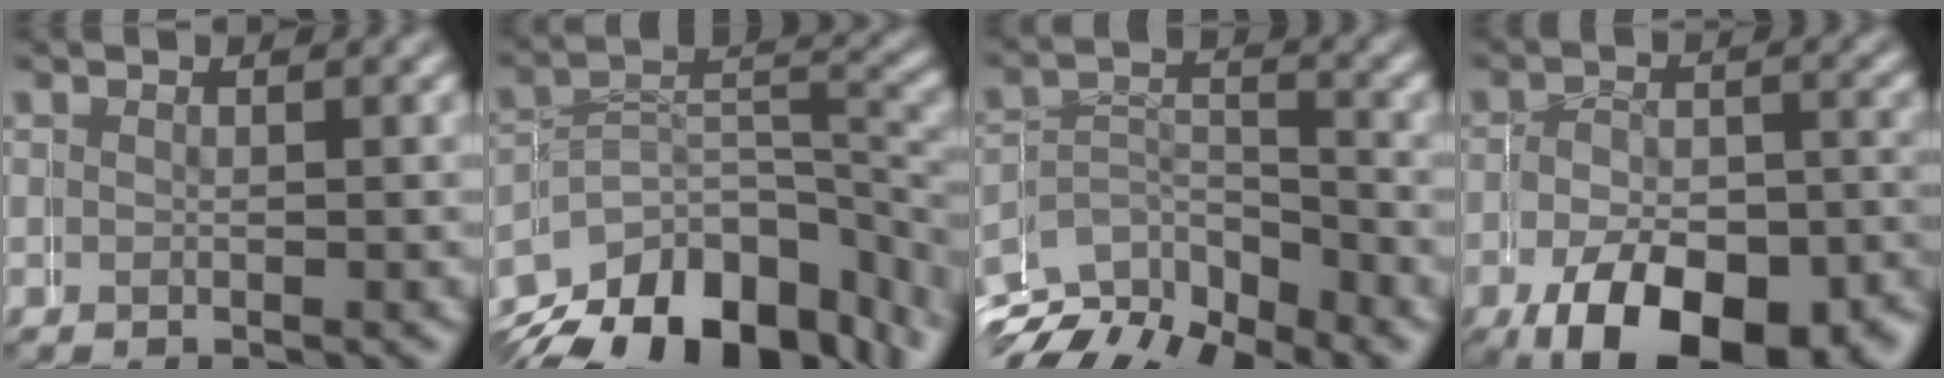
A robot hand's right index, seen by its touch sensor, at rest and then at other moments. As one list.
[{"total": 11.8, "force": [-7.9, 7.0, 5.4], "torque": [-0.071, -0.035, -0.106]}, {"total": 8.6, "force": [-5.6, 6.1, 2.3], "torque": [-0.039, -0.017, -0.093]}, {"total": 10.2, "force": [-6.8, 5.2, 5.7], "torque": [-0.101, -0.040, -0.083]}]